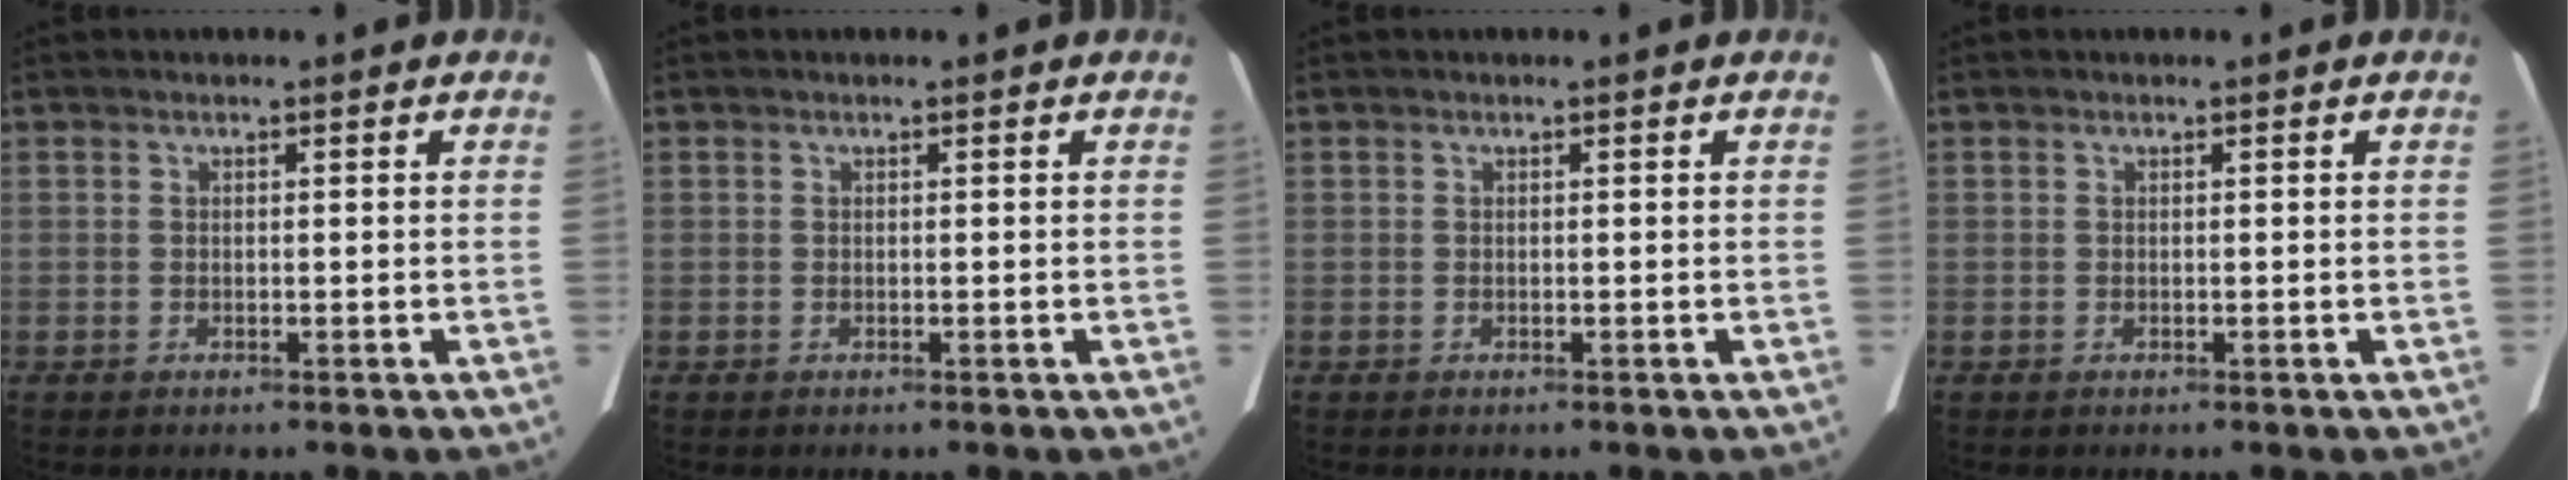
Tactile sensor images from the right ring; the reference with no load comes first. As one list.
[{"total": 0.0}, {"total": 0.0}, {"total": 0.0}]